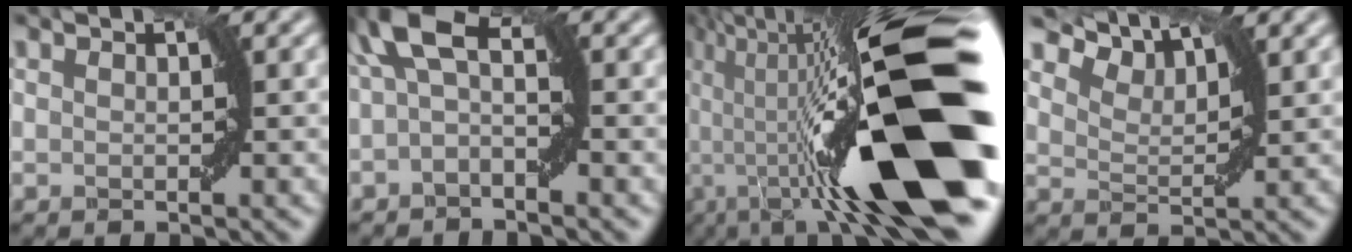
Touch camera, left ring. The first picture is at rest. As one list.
[{"total": 2.5, "force": [-0.1, 0.9, 2.3], "torque": [-0.058, 0.008, 0.008]}, {"total": 16.5, "force": [-6.1, 3.4, 15.0], "torque": [-0.220, 0.004, -0.104]}, {"total": 3.0, "force": [1.9, 1.5, 1.7], "torque": [-0.046, -0.006, 0.051]}]